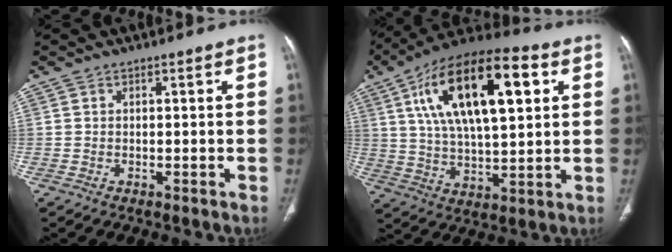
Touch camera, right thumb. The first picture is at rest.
{"total": 23.5, "force": [7.7, 9.9, 19.9], "torque": [-0.332, 0.003, 0.124]}